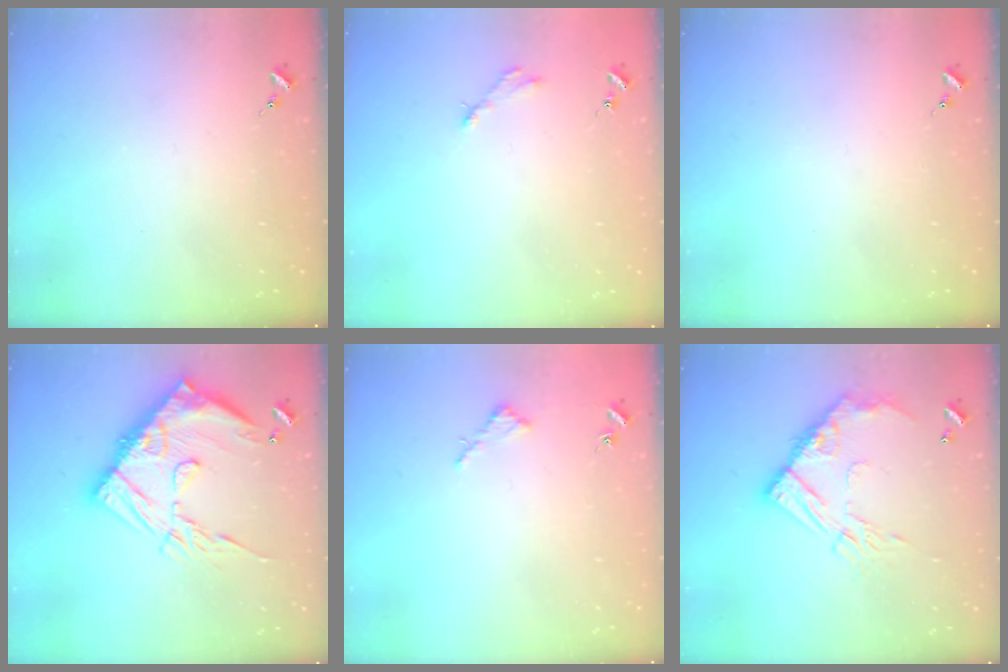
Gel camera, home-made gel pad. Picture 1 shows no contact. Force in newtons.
{"total": 2.8, "press": 2.8, "slide": 0.4}
{"total": 0.0}
{"total": 22.5, "press": 22.4, "slide": 2.1}
{"total": 2.6, "press": 2.6, "slide": 0.2}
{"total": 14.5, "press": 14.5, "slide": 1.1}